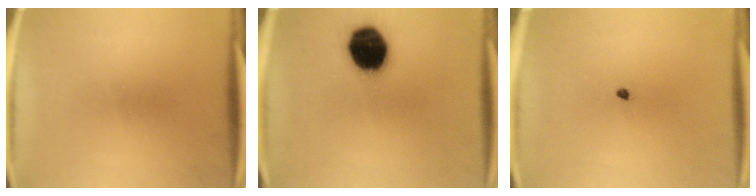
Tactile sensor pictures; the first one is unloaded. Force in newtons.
{"total": 16.8}
{"total": 0.7}